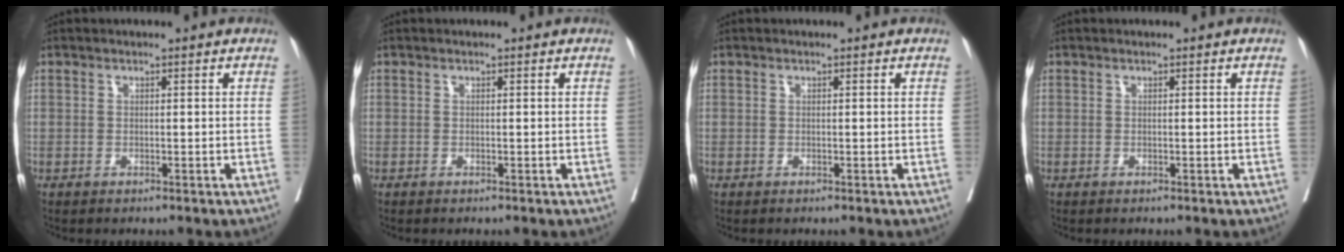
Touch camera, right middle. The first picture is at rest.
{"total": 0.0}
{"total": 0.0}
{"total": 0.0}